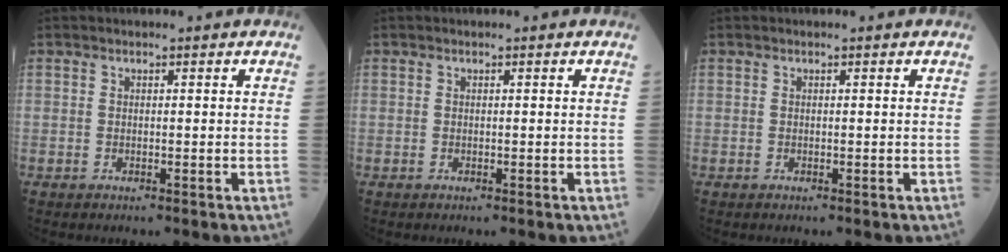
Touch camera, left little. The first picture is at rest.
{"total": 0.0}
{"total": 0.0}